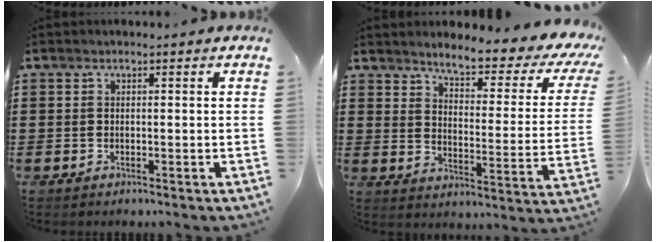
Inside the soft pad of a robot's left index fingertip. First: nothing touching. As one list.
[{"total": 5.5, "force": [4.6, 0.4, 3.0], "torque": [-0.065, -0.038, 0.066]}]